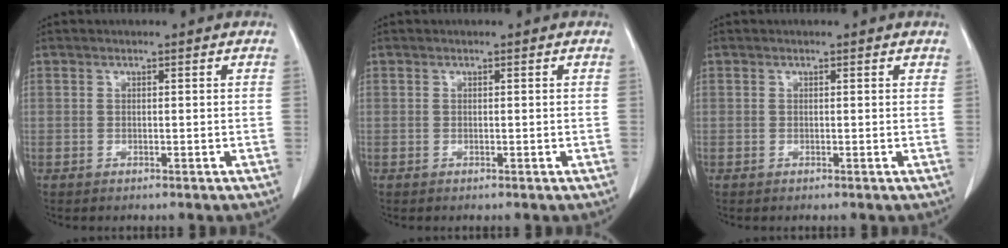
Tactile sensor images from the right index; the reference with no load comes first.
{"total": 0.0}
{"total": 0.0}